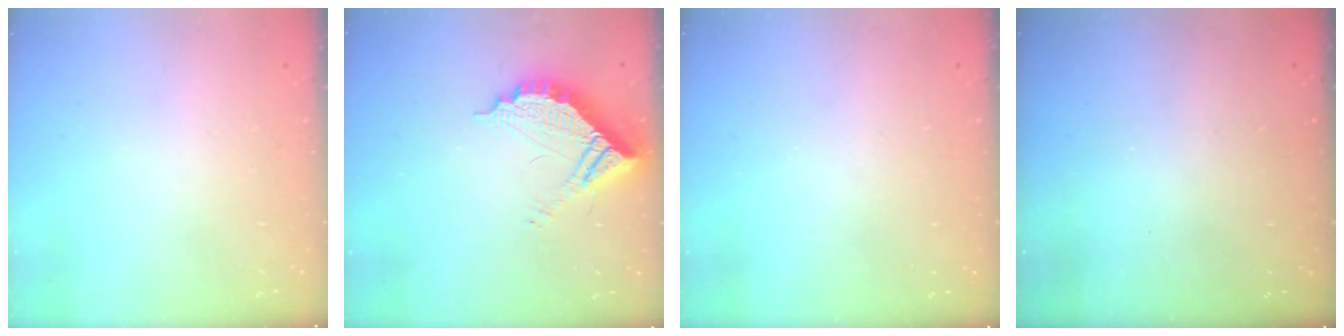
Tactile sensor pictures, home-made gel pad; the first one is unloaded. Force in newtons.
{"total": 12.3, "press": 12.2, "slide": 0.9}
{"total": 2.9, "press": 2.8, "slide": 0.9}
{"total": 3.0, "press": 3.0, "slide": 0.1}